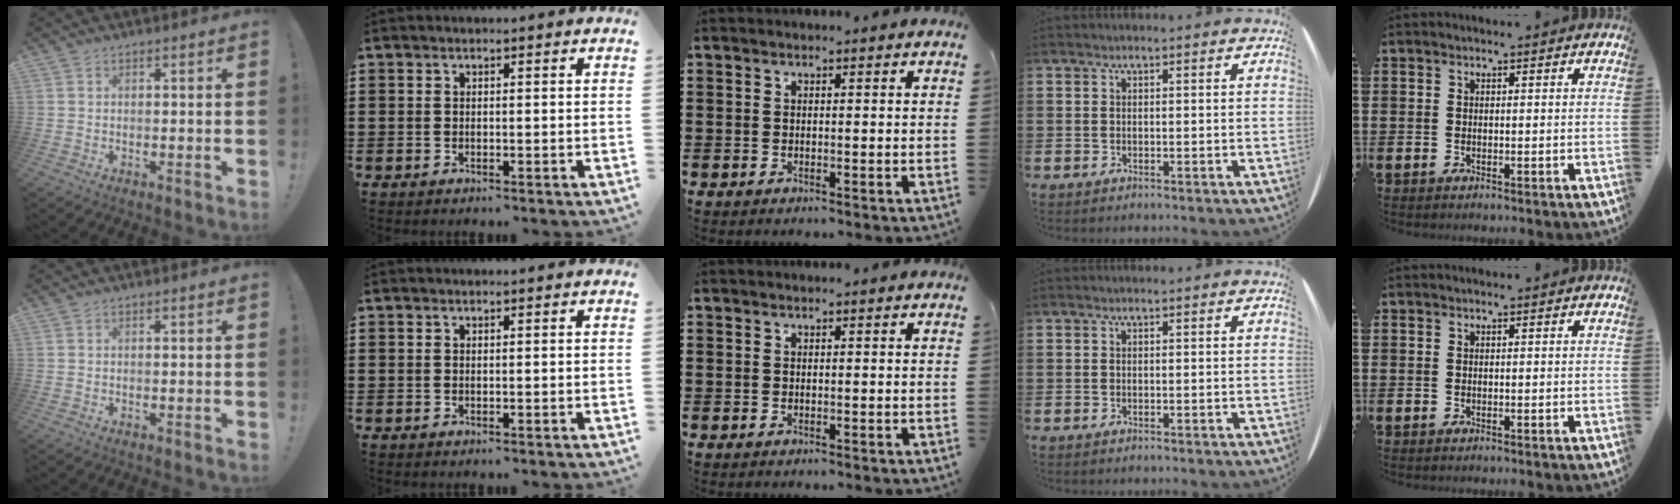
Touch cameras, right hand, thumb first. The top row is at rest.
{}